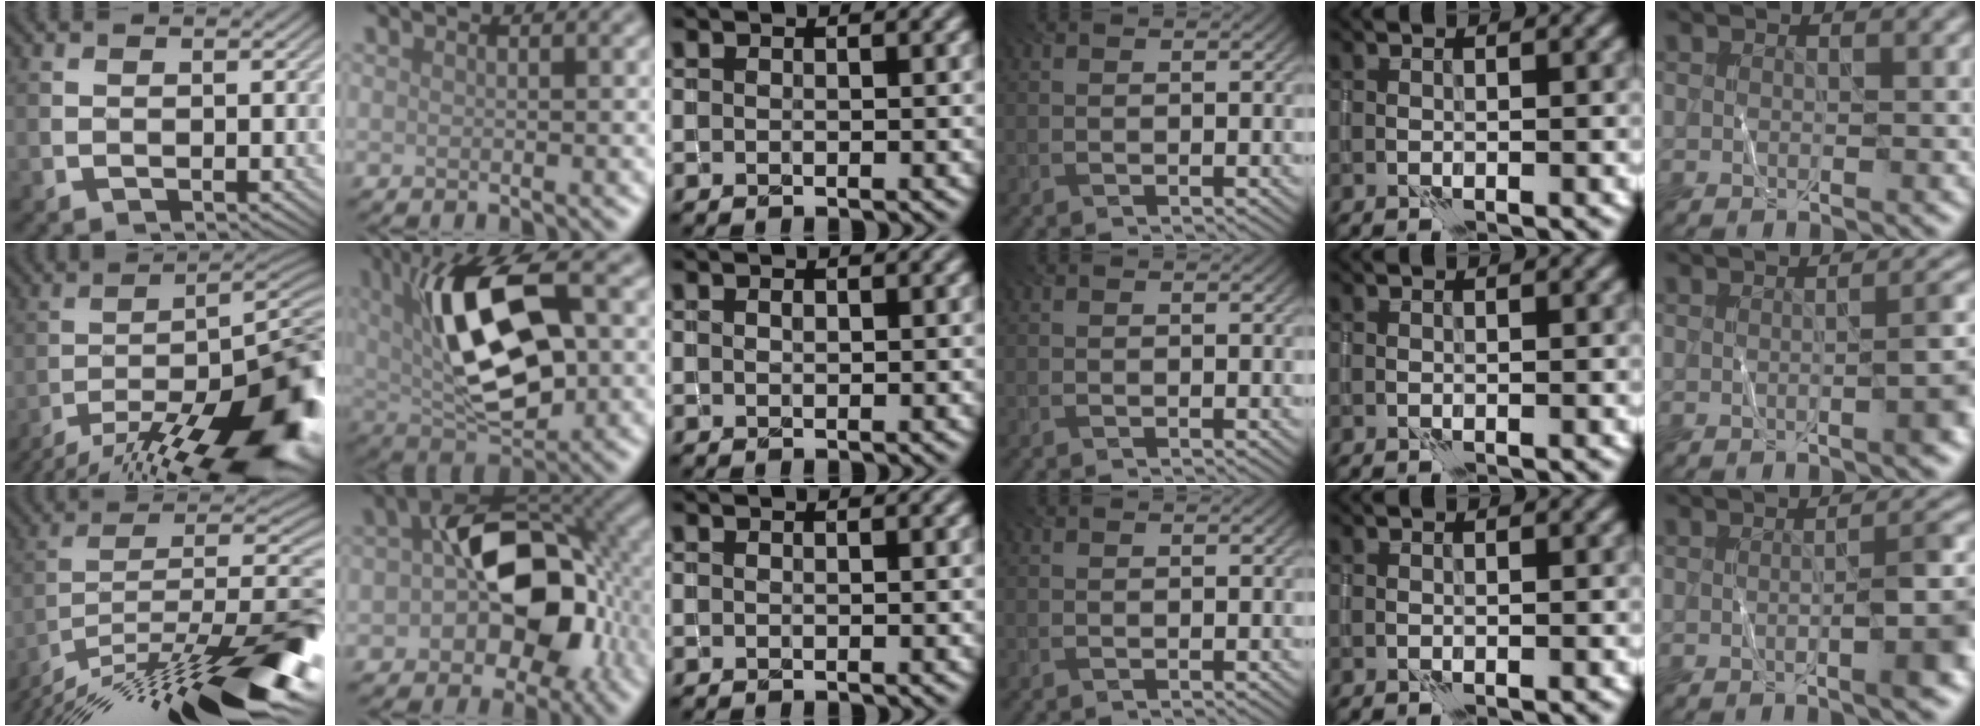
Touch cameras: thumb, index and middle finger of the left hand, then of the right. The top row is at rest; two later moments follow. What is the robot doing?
{"motion": "wrap", "object": "thread"}